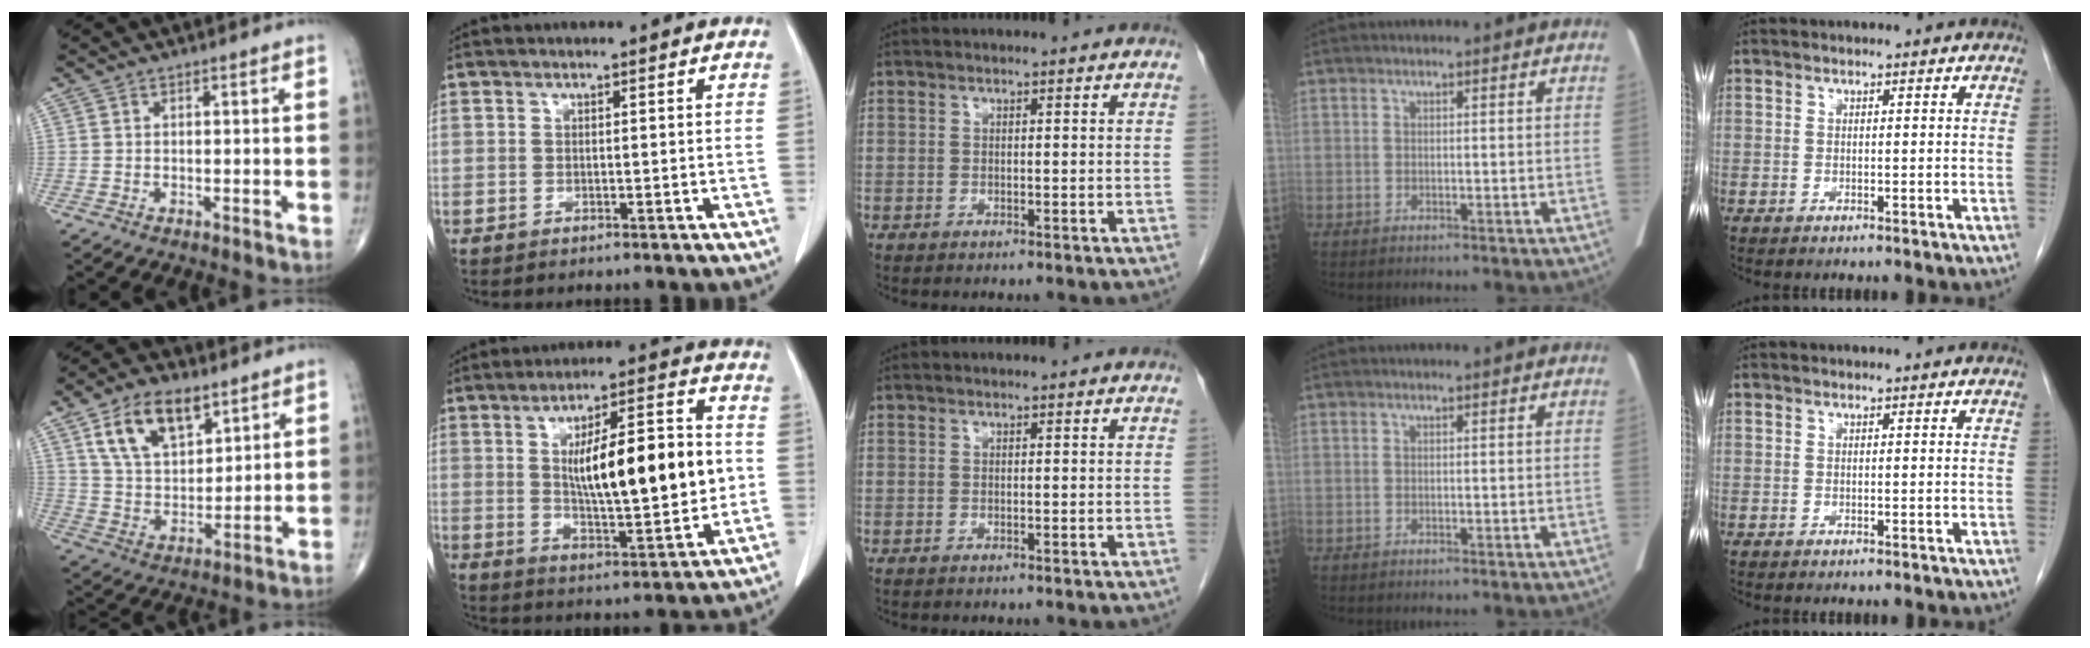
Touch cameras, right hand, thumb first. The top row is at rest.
{"thumb": {"total": 13.9, "force": [7.2, 7.7, 9.0], "torque": [-0.135, -0.027, 0.139]}, "index": {"total": 17.0, "force": [0.9, 3.8, 16.5], "torque": [-0.263, 0.013, 0.018]}}